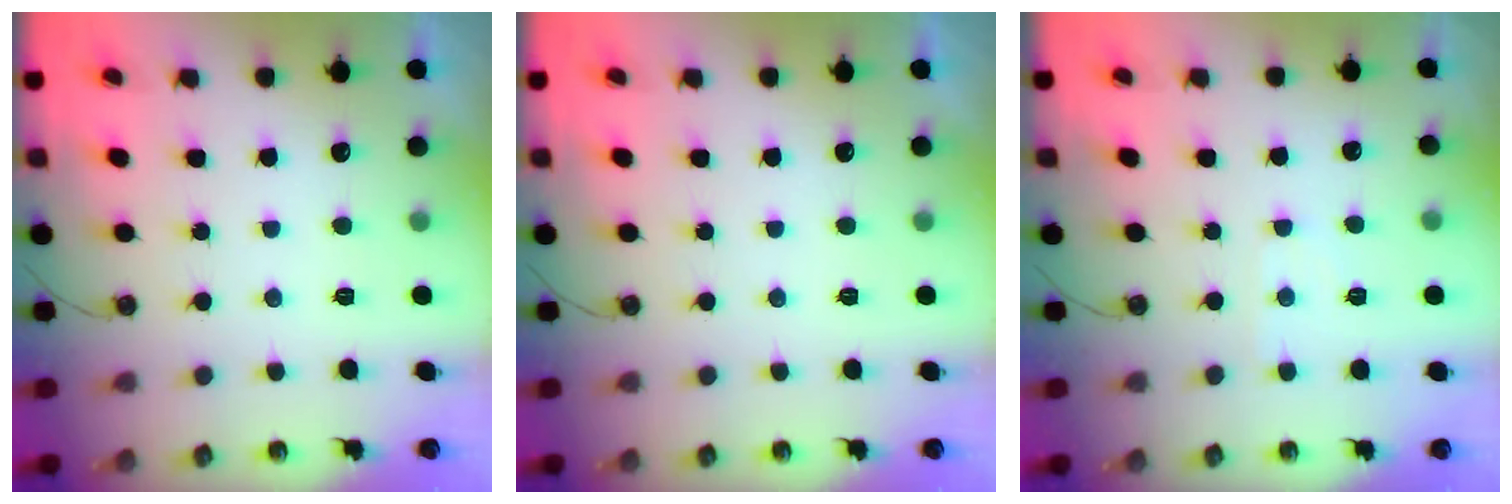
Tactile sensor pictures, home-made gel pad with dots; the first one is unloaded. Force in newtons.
{"total": 0.0}
{"total": 3.3, "press": 3.2, "slide": 0.5}